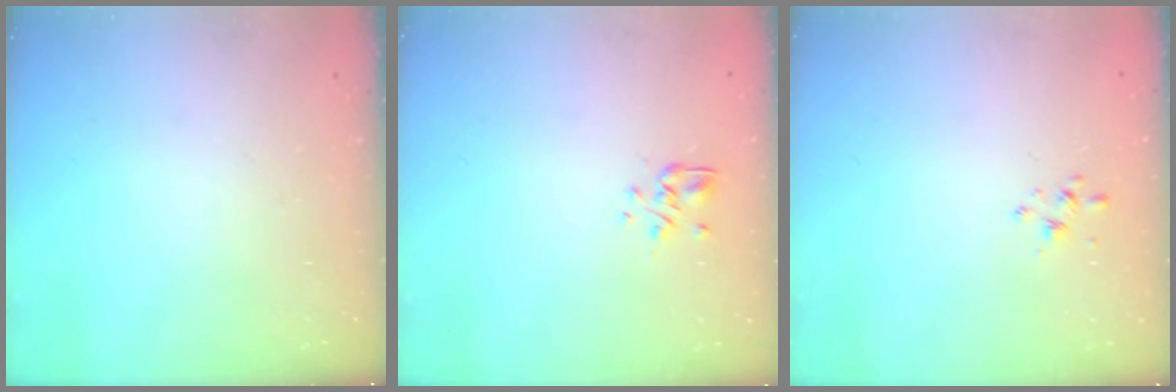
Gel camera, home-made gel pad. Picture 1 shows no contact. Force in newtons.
{"total": 2.5, "press": 2.3, "slide": 1.0}
{"total": 2.0, "press": 1.9, "slide": 0.6}